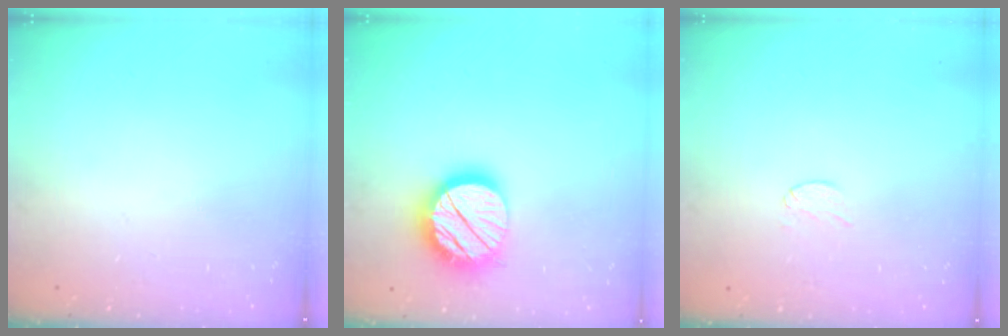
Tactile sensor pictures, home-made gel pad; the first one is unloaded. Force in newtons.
{"total": 16.9, "press": 16.8, "slide": 1.5}
{"total": 3.0, "press": 3.0, "slide": 0.2}